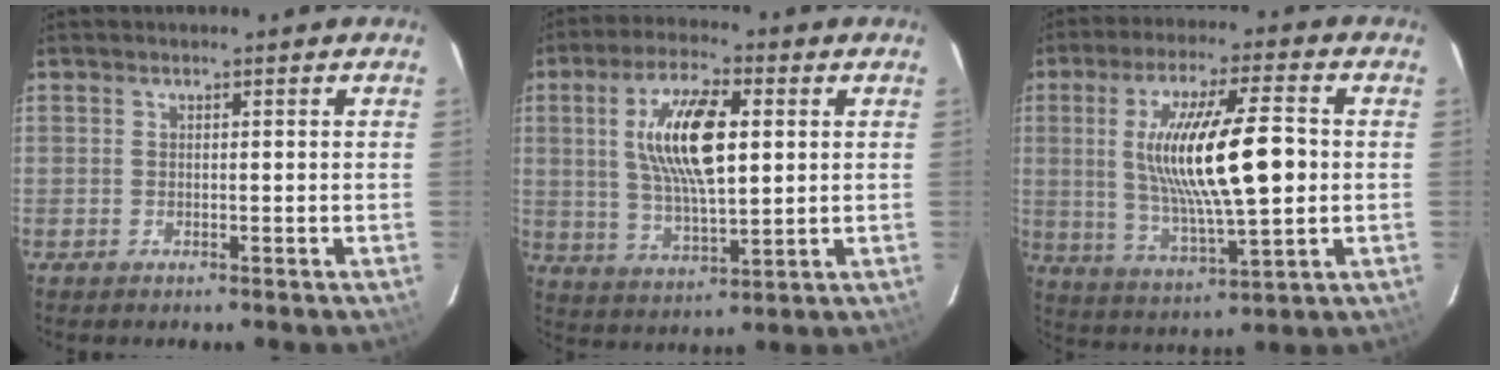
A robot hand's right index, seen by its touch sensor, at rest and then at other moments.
{"total": 13.7, "force": [2.9, 4.9, 12.4], "torque": [-0.237, 0.008, 0.057]}
{"total": 17.4, "force": [1.1, 3.7, 17.0], "torque": [-0.308, -0.005, 0.031]}